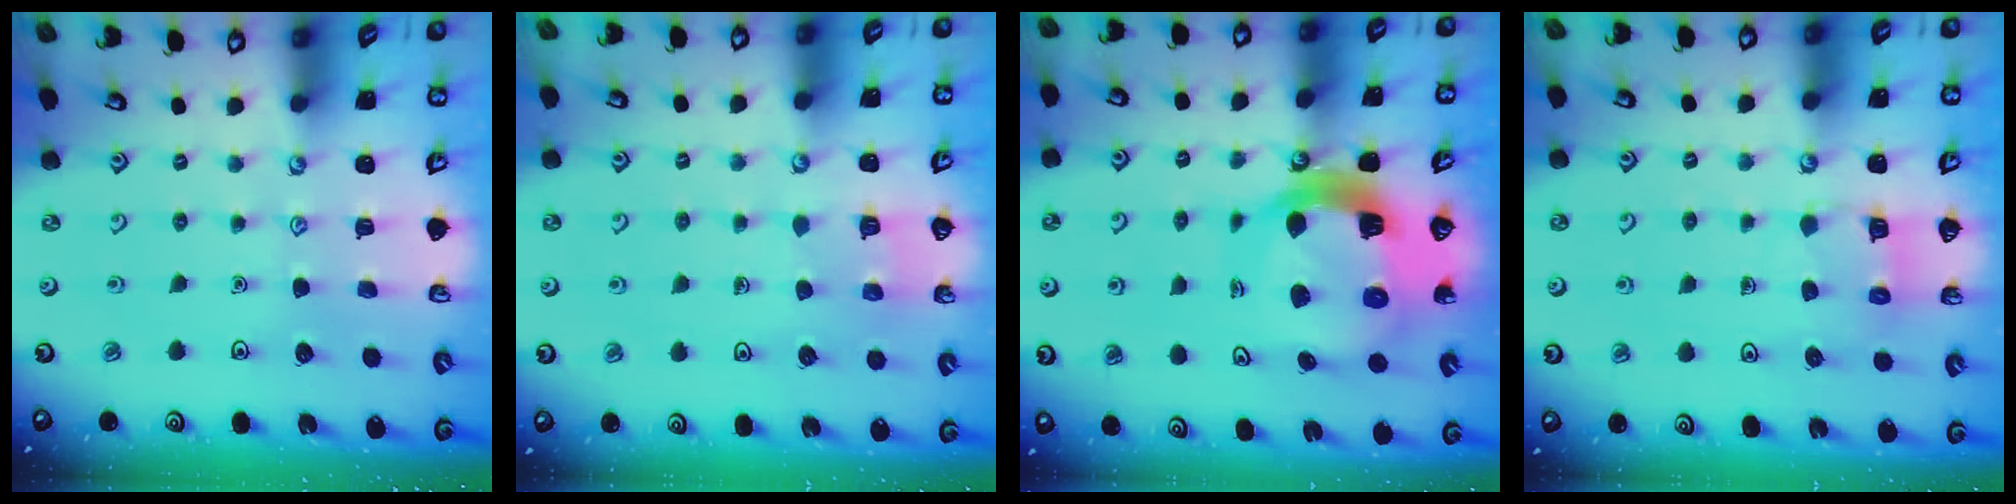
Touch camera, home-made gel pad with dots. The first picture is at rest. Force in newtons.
{"total": 2.8, "press": 2.8, "slide": 0.1}
{"total": 14.2, "press": 14.1, "slide": 1.9}
{"total": 6.3, "press": 6.3, "slide": 0.6}